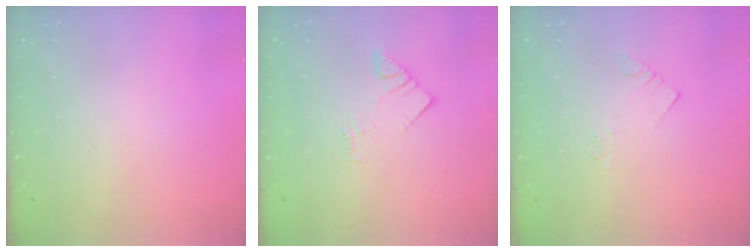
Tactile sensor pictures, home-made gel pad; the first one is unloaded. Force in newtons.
{"total": 3.1, "press": 3.0, "slide": 0.5}
{"total": 2.1, "press": 2.1, "slide": 0.3}